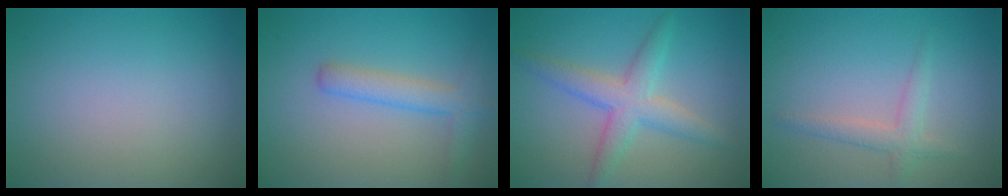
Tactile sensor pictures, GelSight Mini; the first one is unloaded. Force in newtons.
{"total": 2.9, "press": 2.9, "slide": 0.2}
{"total": 4.1, "press": 4.1, "slide": 0.1}
{"total": 2.0, "press": 2.0, "slide": 0.1}